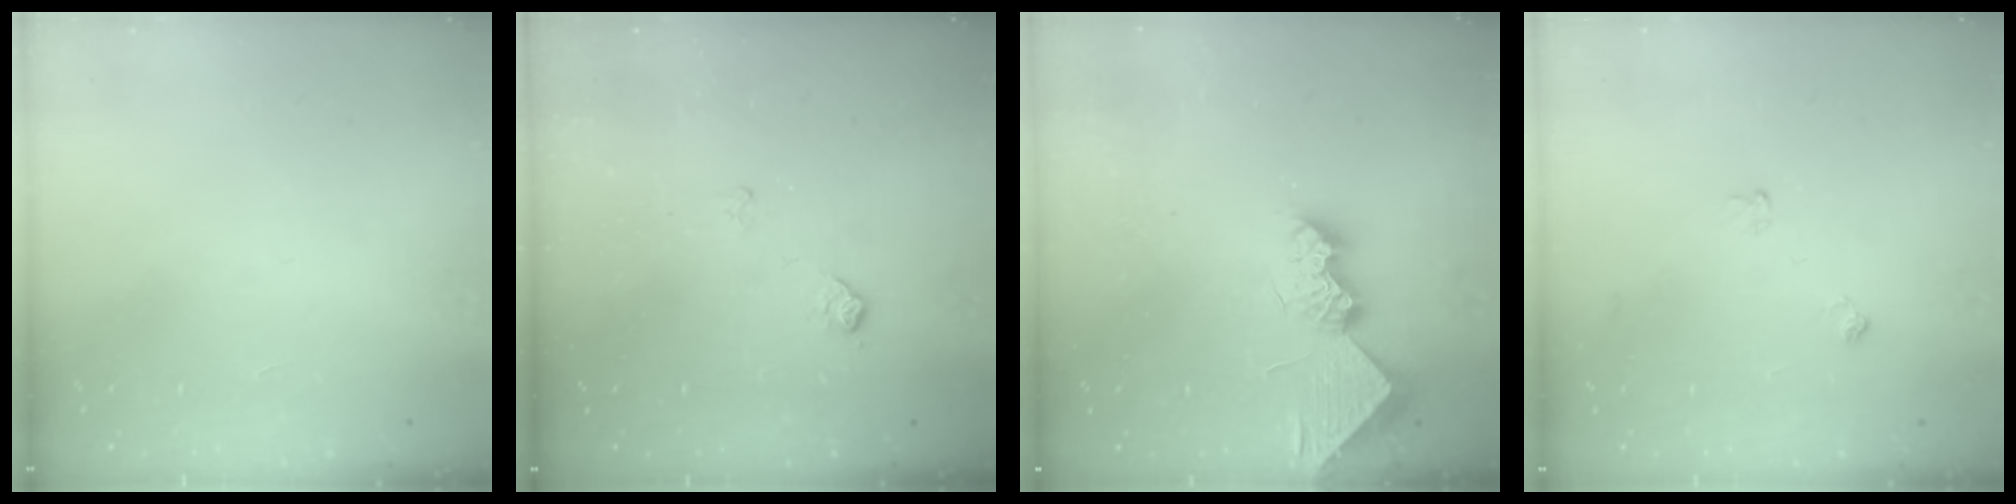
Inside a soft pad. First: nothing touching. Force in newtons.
{"total": 6.1, "press": 6.1, "slide": 0.8}
{"total": 8.8, "press": 8.8, "slide": 0.1}
{"total": 4.1, "press": 4.1, "slide": 0.5}